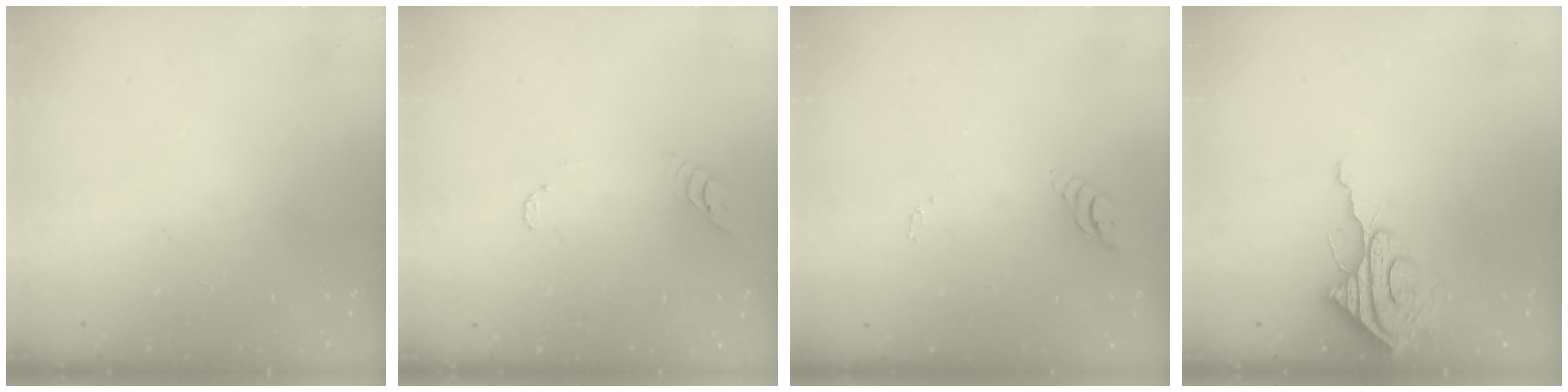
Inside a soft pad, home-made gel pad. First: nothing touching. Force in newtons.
{"total": 3.6, "press": 3.6, "slide": 0.2}
{"total": 4.0, "press": 3.9, "slide": 0.3}
{"total": 8.5, "press": 8.5, "slide": 0.3}